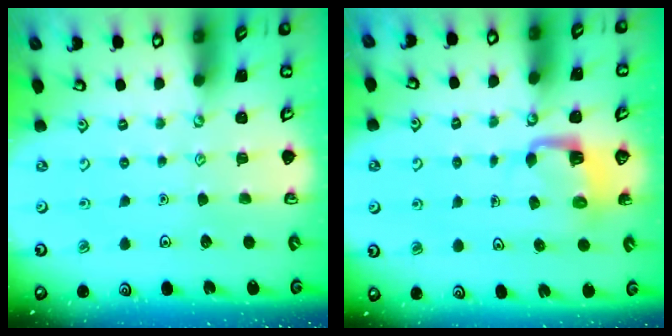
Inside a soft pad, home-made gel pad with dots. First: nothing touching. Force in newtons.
{"total": 4.3, "press": 4.3, "slide": 0.1}